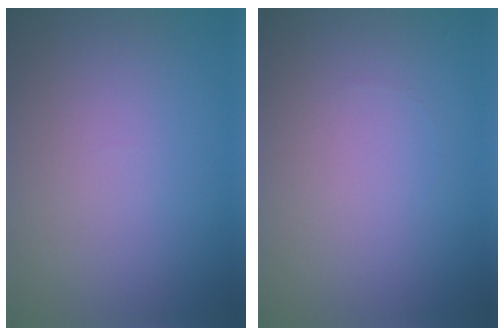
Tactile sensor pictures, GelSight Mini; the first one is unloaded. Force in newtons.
{"total": 0.0}